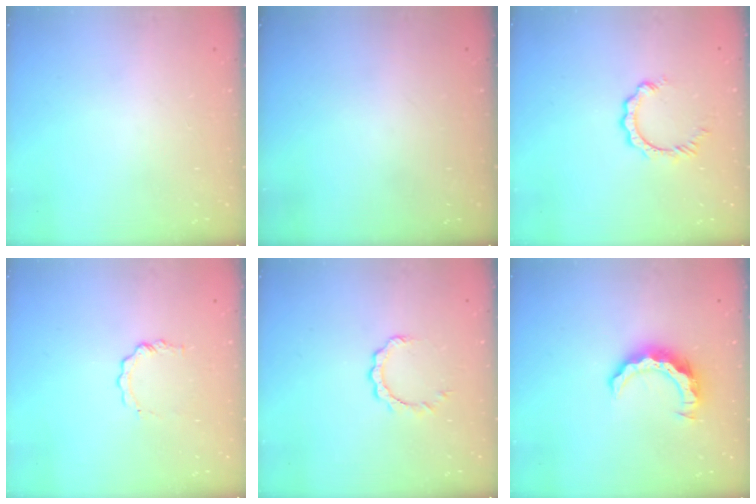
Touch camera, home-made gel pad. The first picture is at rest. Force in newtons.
{"total": 0.0}
{"total": 3.4, "press": 3.4, "slide": 0.5}
{"total": 4.5, "press": 4.4, "slide": 0.4}
{"total": 4.6, "press": 4.6, "slide": 0.3}
{"total": 9.0, "press": 9.0, "slide": 0.9}